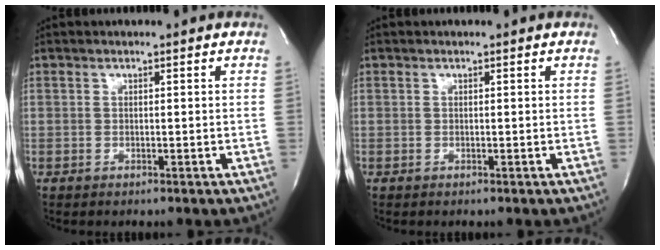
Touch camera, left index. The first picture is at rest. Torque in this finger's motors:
{"motor_torque": [0.18, 0.00, 0.01, 0.00]}